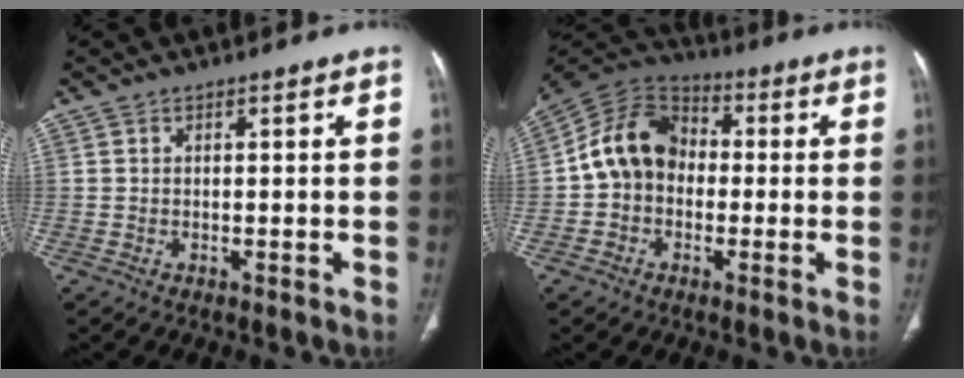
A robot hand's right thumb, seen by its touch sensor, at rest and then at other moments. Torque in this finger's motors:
{"motor_torque": [-0.55, 0.65, -0.16, 0.04, 0.18]}